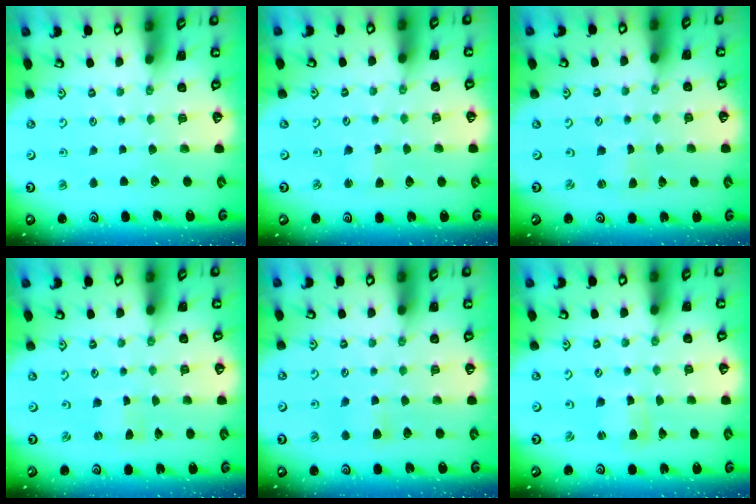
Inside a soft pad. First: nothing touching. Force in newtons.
{"total": 1.3, "press": 1.2, "slide": 0.1}
{"total": 0.0}
{"total": 0.0}
{"total": 4.8, "press": 4.7, "slide": 1.0}
{"total": 2.1, "press": 2.1, "slide": 0.2}